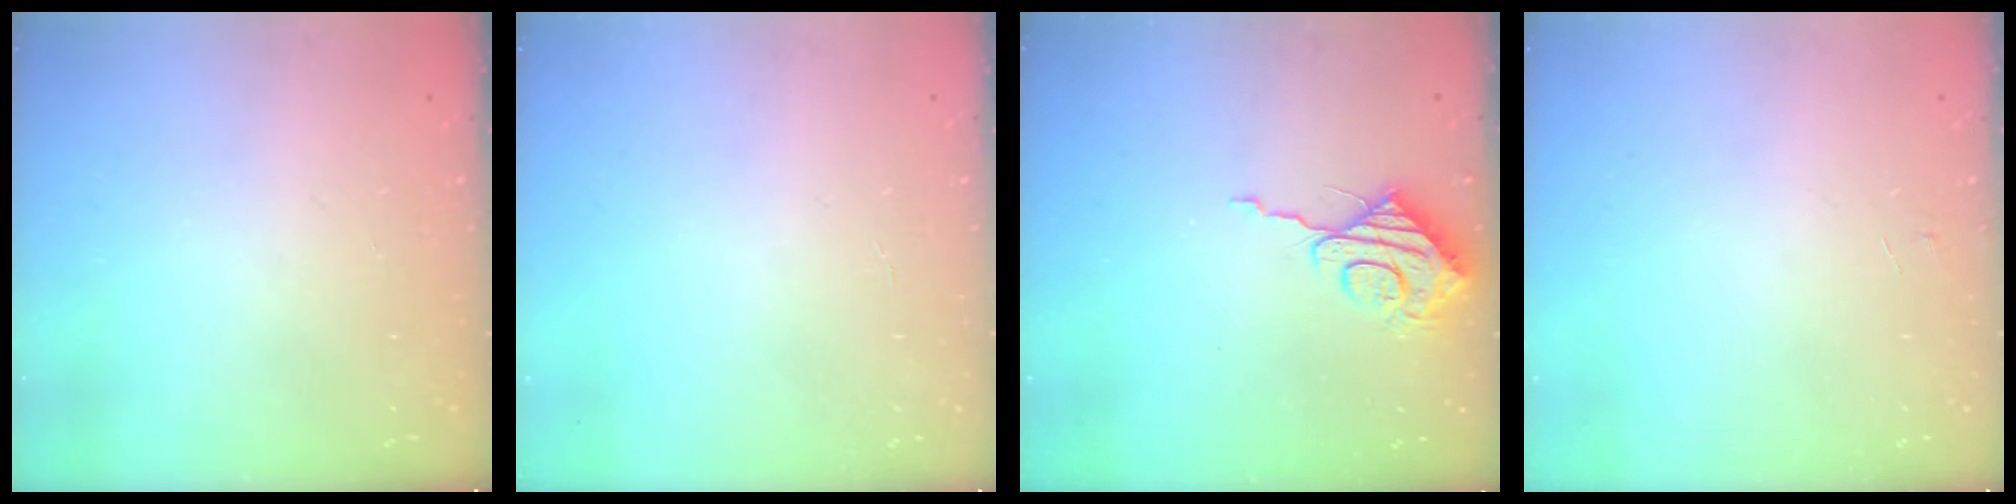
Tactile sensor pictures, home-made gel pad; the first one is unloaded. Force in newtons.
{"total": 2.5, "press": 2.5, "slide": 0.3}
{"total": 9.1, "press": 9.1, "slide": 0.7}
{"total": 3.3, "press": 3.3, "slide": 0.3}